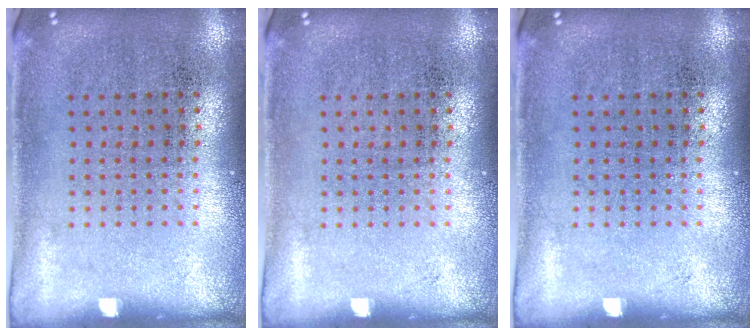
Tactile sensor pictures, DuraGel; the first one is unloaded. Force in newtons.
{"total": 0.0}
{"total": 0.0}